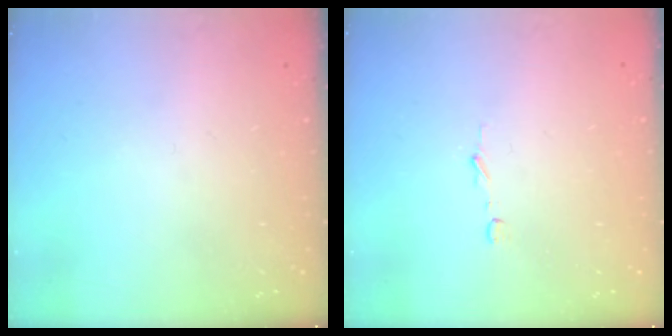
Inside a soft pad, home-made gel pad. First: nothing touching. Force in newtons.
{"total": 2.8, "press": 2.8, "slide": 0.2}